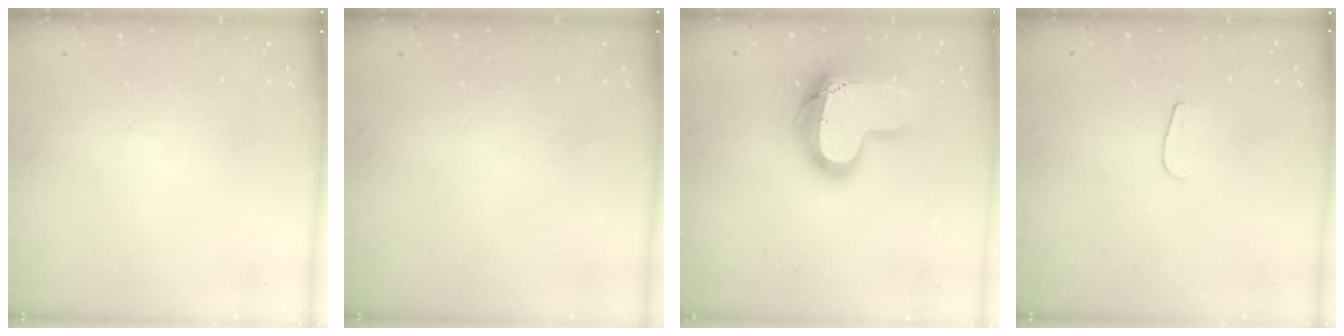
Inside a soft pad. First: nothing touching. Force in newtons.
{"total": 0.0}
{"total": 23.1, "press": 23.0, "slide": 1.7}
{"total": 3.8, "press": 3.8, "slide": 0.5}